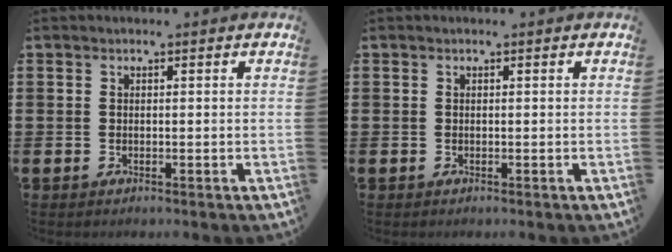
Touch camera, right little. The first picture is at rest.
{"total": 0.0}